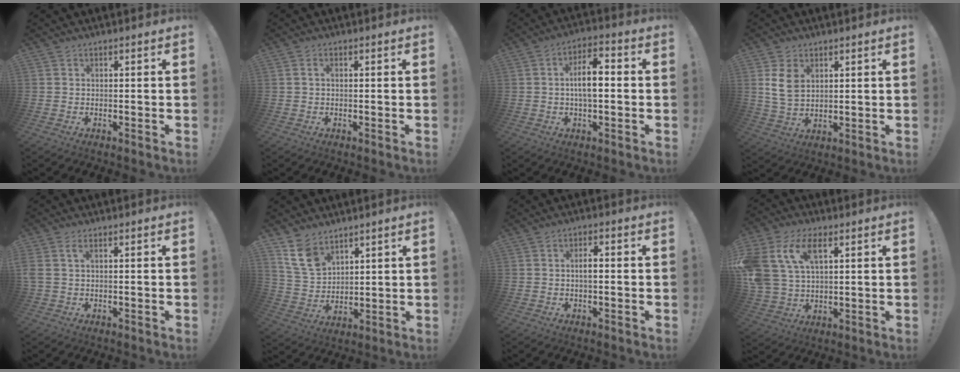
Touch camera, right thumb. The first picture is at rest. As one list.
[{"total": 1.1, "force": [0.1, 0.3, 1.1], "torque": [-0.028, 0.005, 0.002]}, {"total": 8.9, "force": [-0.4, 4.0, 8.0], "torque": [-0.133, 0.005, -0.014]}, {"total": 7.9, "force": [3.0, 5.4, 4.9], "torque": [-0.092, -0.006, 0.056]}, {"total": 2.5, "force": [0.6, 0.8, 2.3], "torque": [-0.055, 0.001, 0.011]}, {"total": 11.2, "force": [7.5, 6.7, 4.8], "torque": [-0.092, -0.036, 0.150]}, {"total": 3.0, "force": [-0.4, 1.1, 2.8], "torque": [-0.047, 0.006, -0.010]}, {"total": 15.1, "force": [6.2, 9.3, 10.2], "torque": [-0.231, -0.009, 0.114]}]